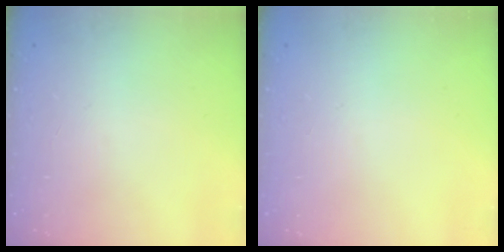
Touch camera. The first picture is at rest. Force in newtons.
{"total": 0.0}